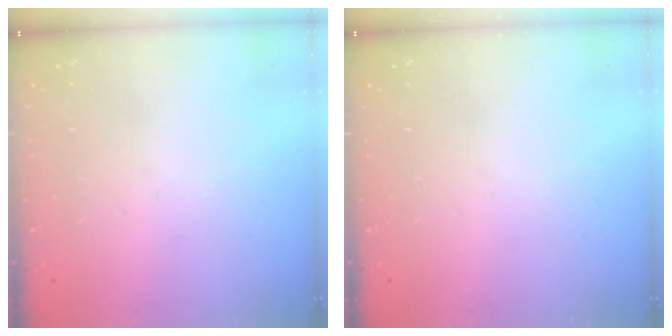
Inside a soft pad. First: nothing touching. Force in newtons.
{"total": 0.0}